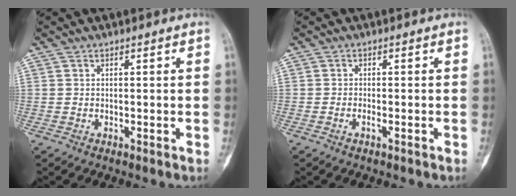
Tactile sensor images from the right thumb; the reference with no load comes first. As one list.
[{"total": 1.1, "force": [-0.6, 0.3, 0.8], "torque": [-0.016, 0.003, -0.012]}]